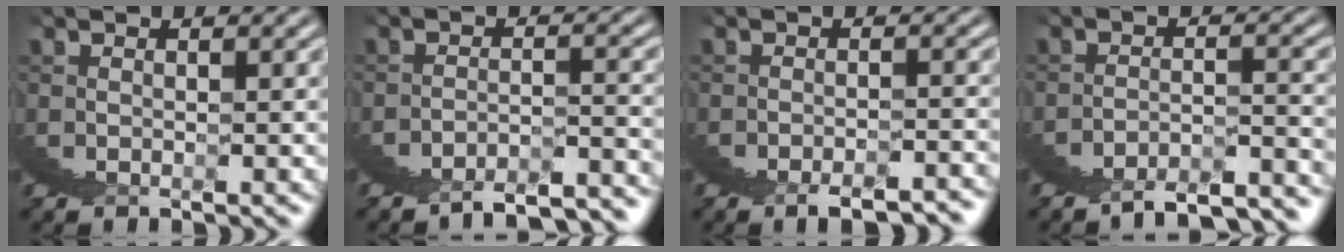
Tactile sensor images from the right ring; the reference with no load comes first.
{"total": 2.7, "force": [-2.5, -0.1, 1.0], "torque": [0.004, 0.006, -0.051]}
{"total": 1.7, "force": [-1.3, -1.0, 0.0], "torque": [0.021, 0.008, -0.028]}
{"total": 3.1, "force": [-2.7, 0.4, 1.6], "torque": [-0.009, 0.005, -0.053]}